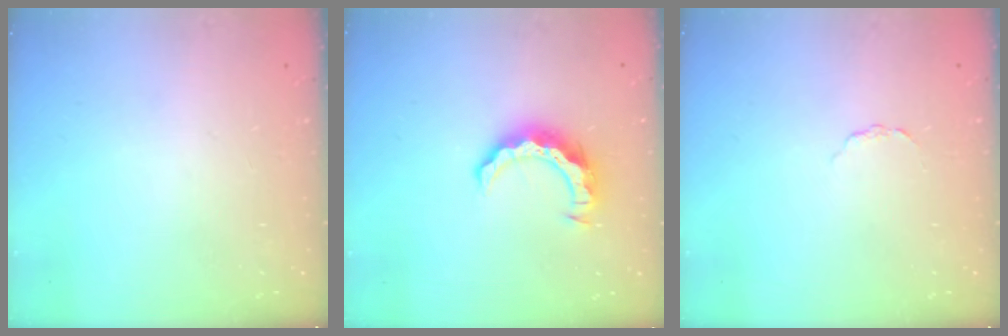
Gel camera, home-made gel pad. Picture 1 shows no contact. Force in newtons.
{"total": 8.9, "press": 8.9, "slide": 0.9}
{"total": 1.5, "press": 1.5, "slide": 0.2}